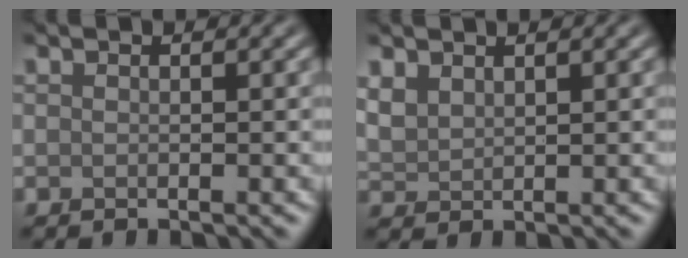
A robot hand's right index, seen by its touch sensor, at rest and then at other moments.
{"total": 2.1, "force": [1.5, 1.2, 1.0], "torque": [-0.028, 0.002, 0.035]}